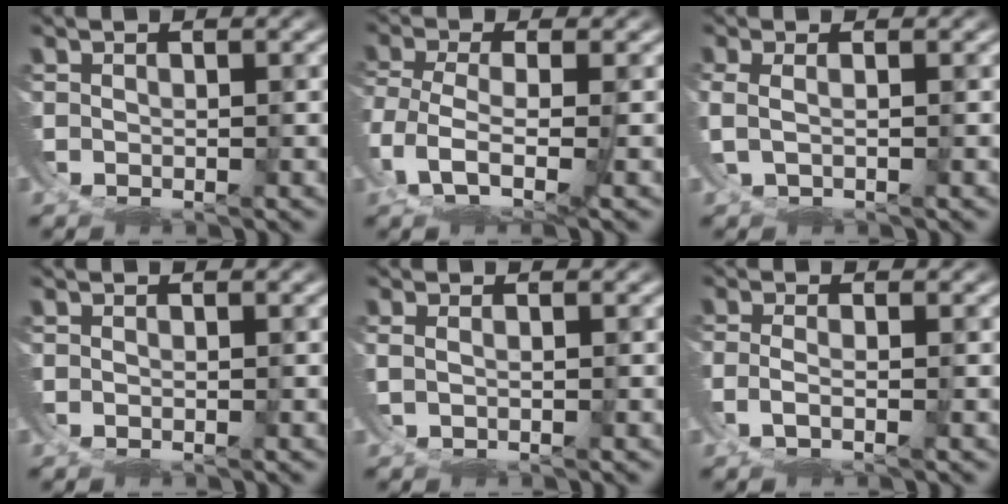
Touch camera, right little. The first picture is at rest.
{"total": 6.5, "force": [-1.8, 4.6, 4.2], "torque": [-0.120, -0.035, -0.027]}
{"total": 2.1, "force": [0.0, 1.5, 1.5], "torque": [-0.042, -0.002, 0.000]}
{"total": 0.0}
{"total": 1.0, "force": [0.1, 0.8, 0.6], "torque": [-0.021, 0.000, 0.001]}
{"total": 1.9, "force": [-0.9, 0.9, 1.4], "torque": [-0.039, -0.015, -0.013]}